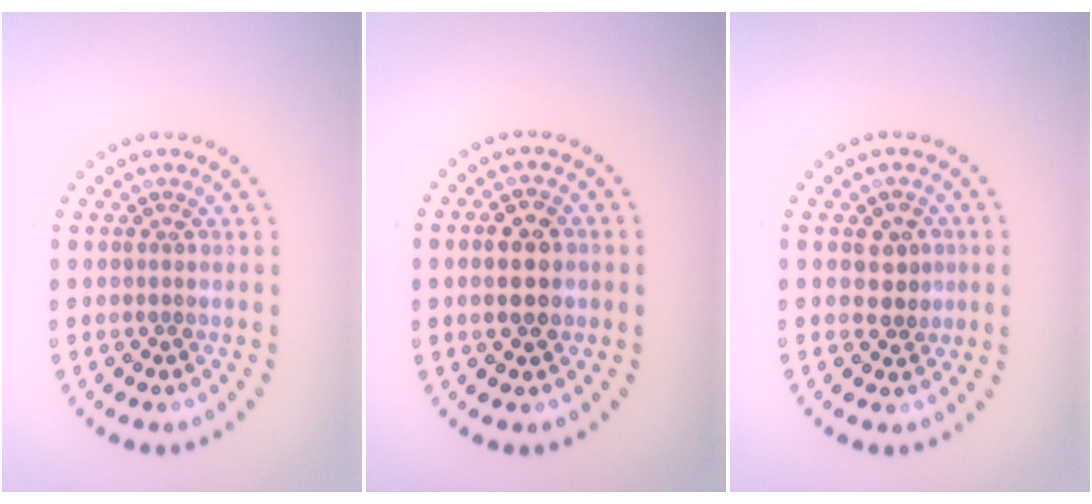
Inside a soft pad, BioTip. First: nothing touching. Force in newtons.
{"total": 4.2, "press": 4.2, "slide": 0.3}
{"total": 2.4, "press": 2.3, "slide": 0.8}